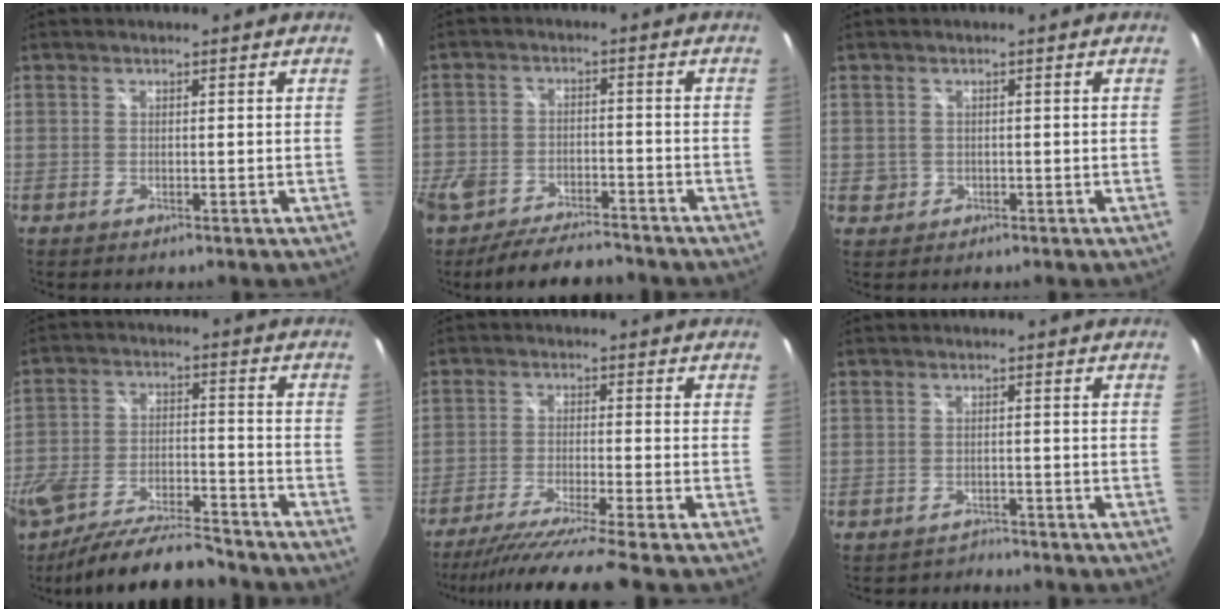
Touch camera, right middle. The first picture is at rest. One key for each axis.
{"total": 12.6, "fx": -10.5, "fy": 4.3, "fz": 5.5, "tx": -0.136, "ty": -0.019, "tz": -0.170}
{"total": 2.1, "fx": -0.2, "fy": 2.1, "fz": 0.4, "tx": -0.006, "ty": -0.002, "tz": -0.002}
{"total": 16.0, "fx": -12.9, "fy": 4.4, "fz": 8.4, "tx": -0.176, "ty": -0.033, "tz": -0.210}
{"total": 12.1, "fx": -10.3, "fy": -2.4, "fz": 6.0, "tx": -0.124, "ty": -0.037, "tz": -0.172}
{"total": 2.5, "fx": -2.2, "fy": 1.0, "fz": -0.2, "tx": 0.000, "ty": 0.003, "tz": -0.035}